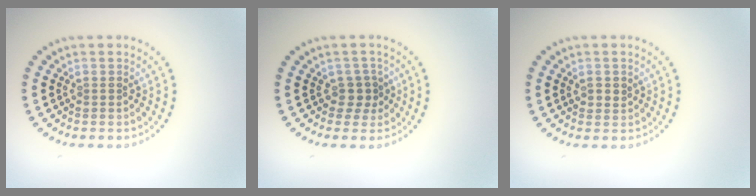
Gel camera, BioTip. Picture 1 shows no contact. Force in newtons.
{"total": 1.8, "press": 1.5, "slide": 1.0}
{"total": 1.3, "press": 1.1, "slide": 0.7}